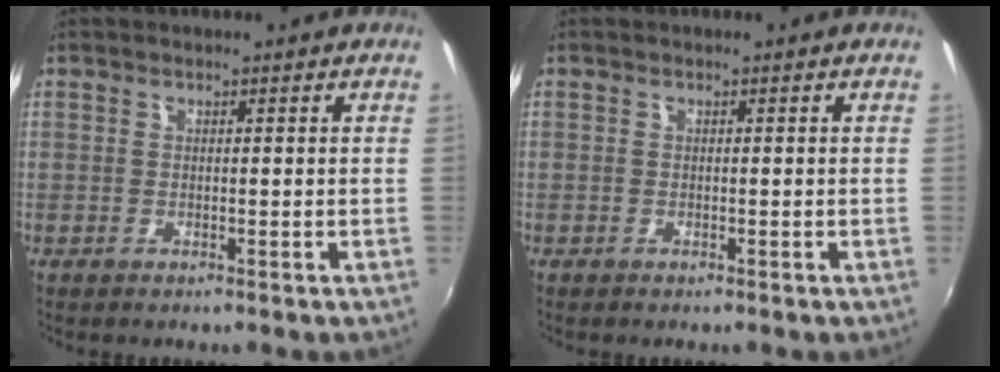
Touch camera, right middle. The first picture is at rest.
{"total": 0.0}